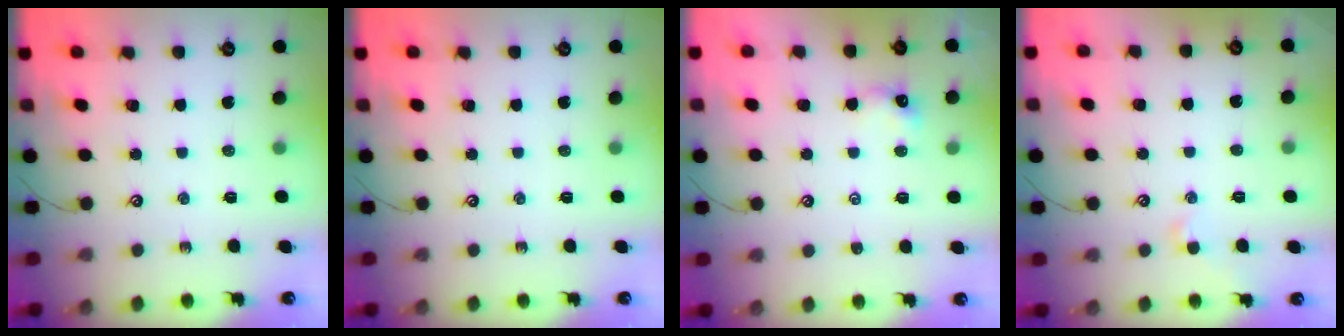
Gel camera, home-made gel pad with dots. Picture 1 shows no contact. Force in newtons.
{"total": 0.0}
{"total": 1.8, "press": 1.7, "slide": 0.5}
{"total": 0.6, "press": 0.3, "slide": 0.5}